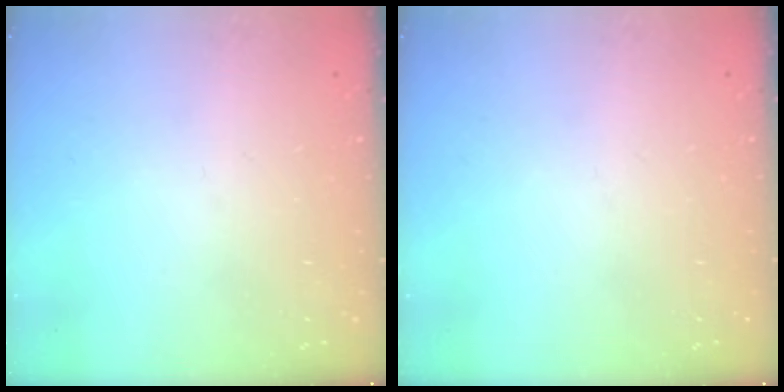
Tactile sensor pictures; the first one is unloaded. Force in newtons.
{"total": 0.0}